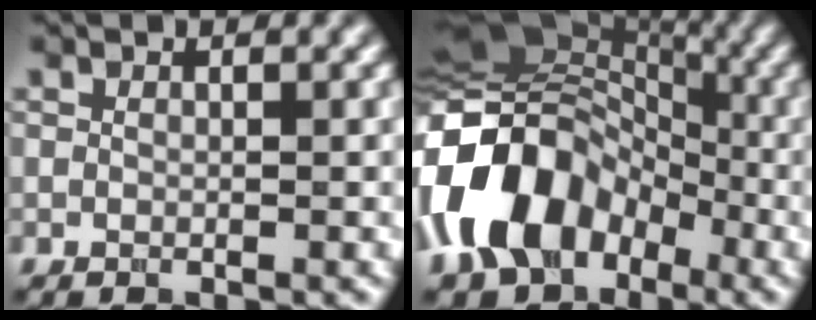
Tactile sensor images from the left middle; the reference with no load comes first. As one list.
[{"total": 13.1, "force": [-4.6, 9.4, 7.9], "torque": [-0.150, 0.014, -0.109]}]